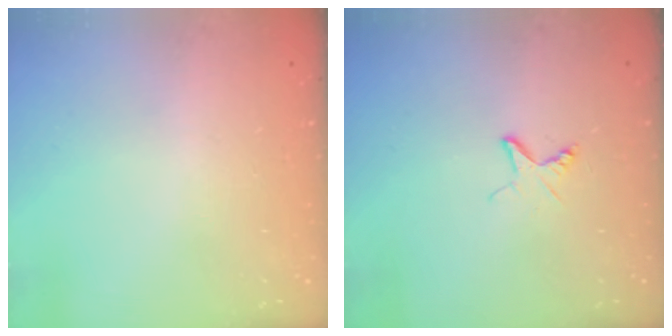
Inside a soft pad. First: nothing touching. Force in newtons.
{"total": 3.9, "press": 3.9, "slide": 0.4}